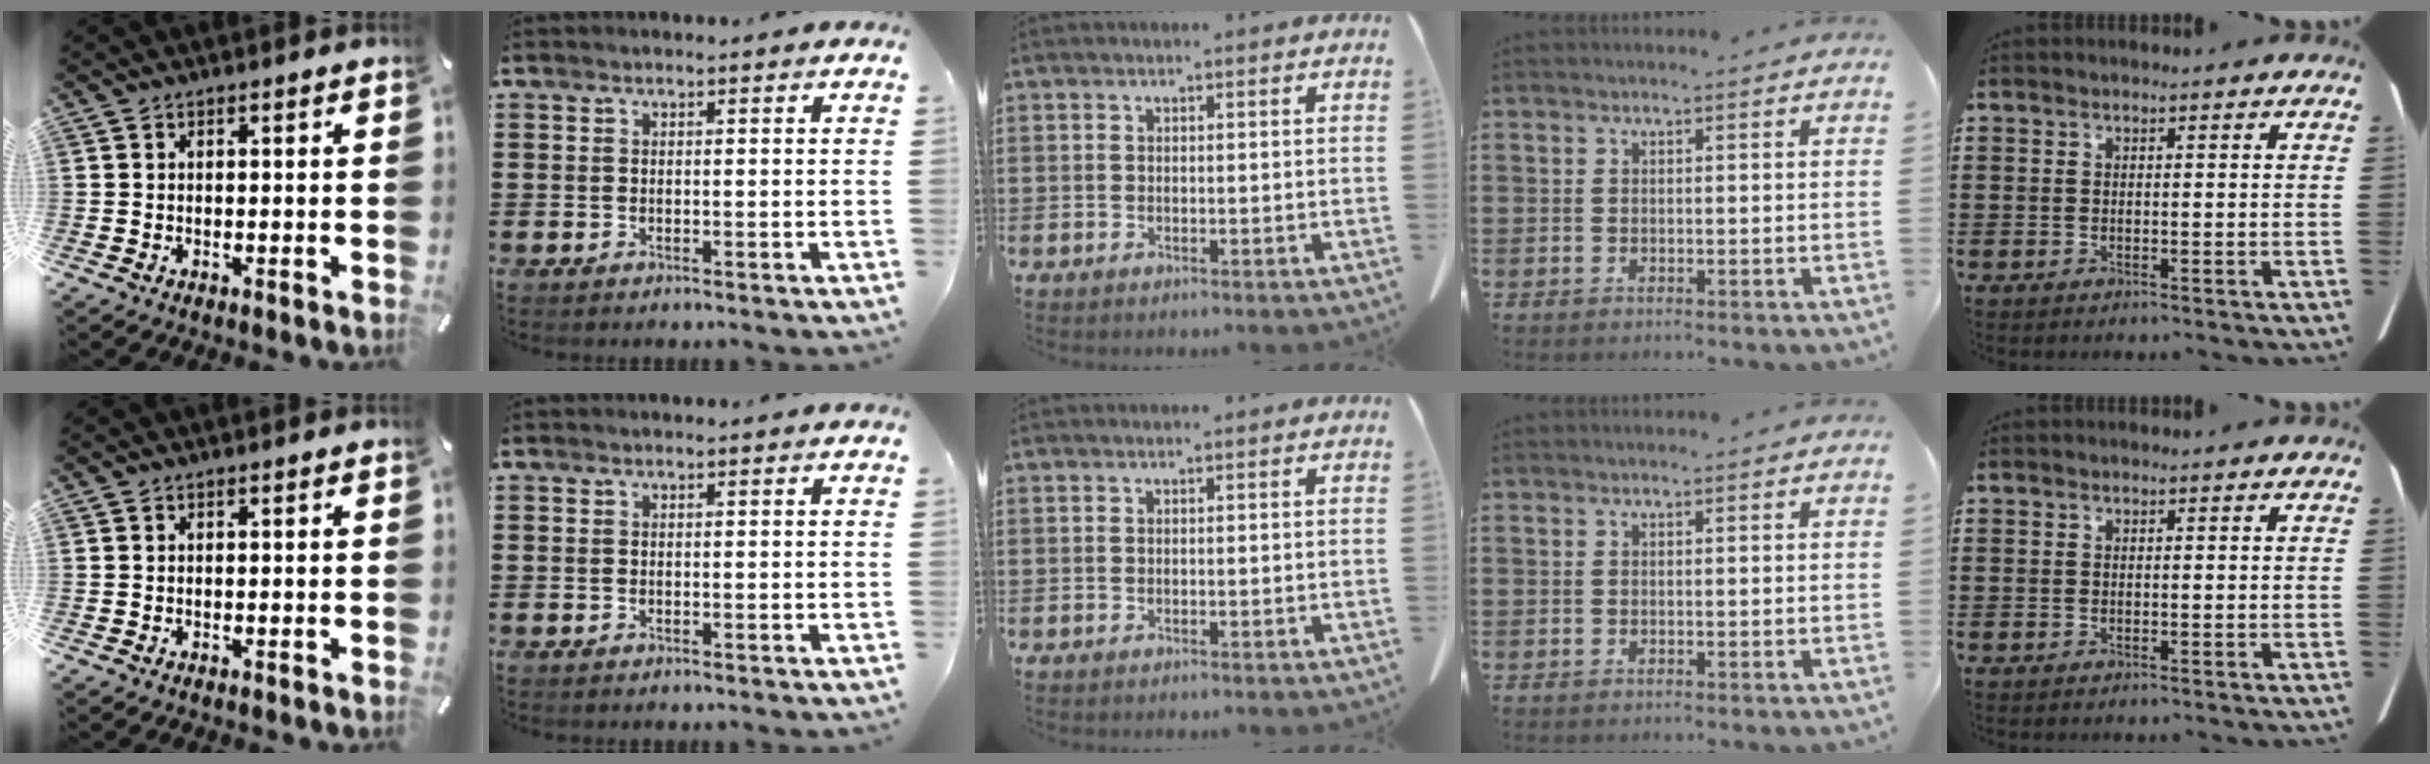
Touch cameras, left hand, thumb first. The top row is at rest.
{}